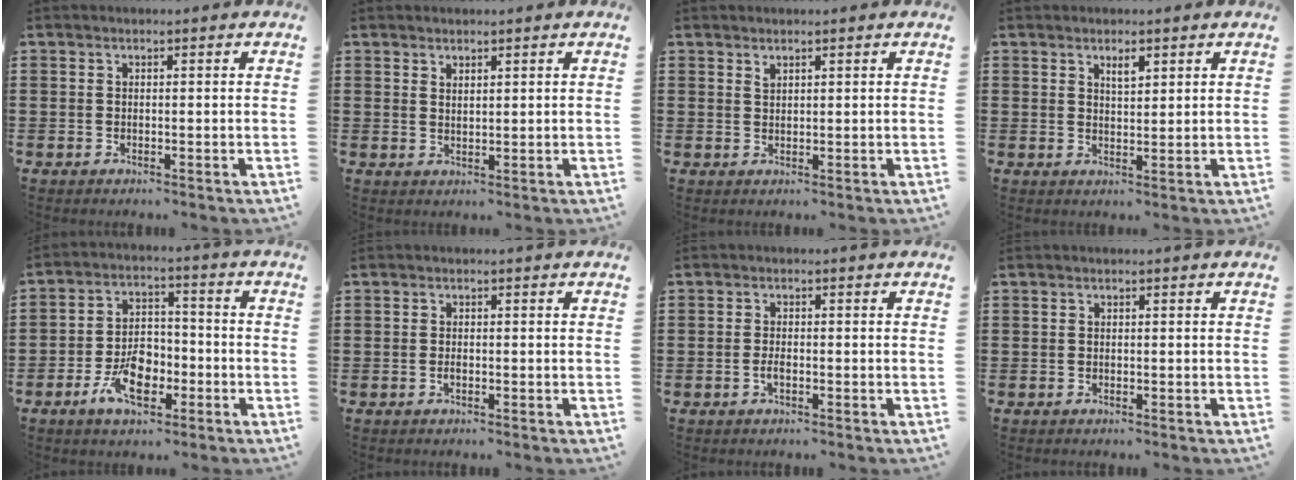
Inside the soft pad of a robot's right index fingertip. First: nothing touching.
{"total": 1.4, "force": [1.3, 0.3, 0.1], "torque": [-0.004, 0.002, 0.026]}
{"total": 1.0, "force": [0.9, 0.3, 0.3], "torque": [-0.007, 0.002, 0.016]}
{"total": 2.0, "force": [1.3, 0.6, 1.4], "torque": [-0.023, 0.000, 0.020]}
{"total": 7.8, "force": [-3.1, 4.4, 5.6], "torque": [-0.102, 0.008, -0.058]}
{"total": 0.7, "force": [-0.3, 0.3, 0.6], "torque": [-0.012, -0.005, -0.004]}
{"total": 1.4, "force": [-0.5, 0.5, 1.2], "torque": [-0.022, -0.001, -0.008]}
{"total": 0.0}